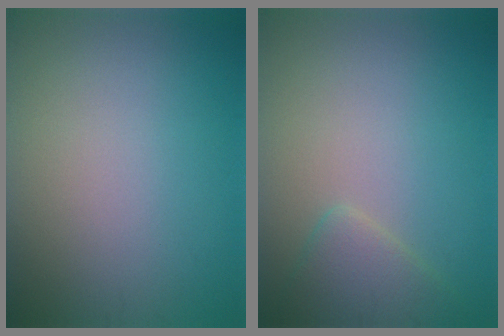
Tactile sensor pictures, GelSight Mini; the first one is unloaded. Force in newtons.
{"total": 2.5, "press": 2.5, "slide": 0.2}